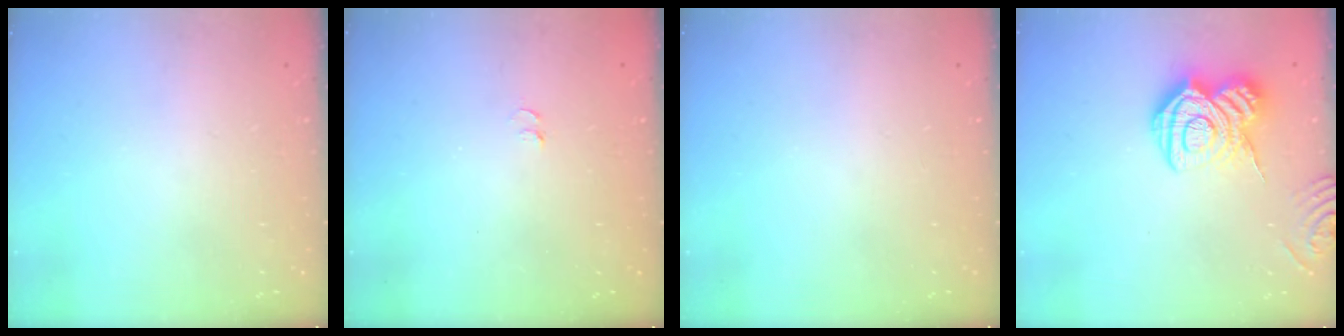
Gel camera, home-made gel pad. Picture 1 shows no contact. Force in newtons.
{"total": 3.3, "press": 3.2, "slide": 0.7}
{"total": 0.0}
{"total": 14.7, "press": 14.6, "slide": 1.0}